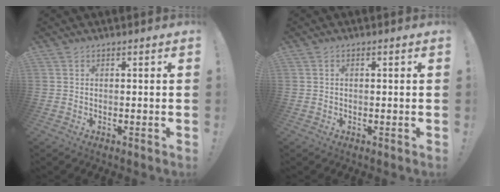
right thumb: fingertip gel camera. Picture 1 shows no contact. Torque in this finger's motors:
{"motor_torque": [-0.02, -0.20, -0.21, 0.08, 0.06]}